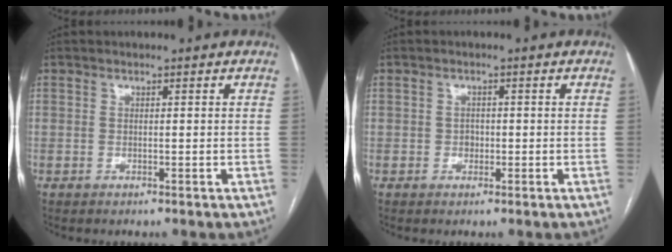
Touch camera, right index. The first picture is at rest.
{"total": 1.3, "force": [-0.3, 1.1, 0.6], "torque": [-0.007, 0.004, -0.004]}